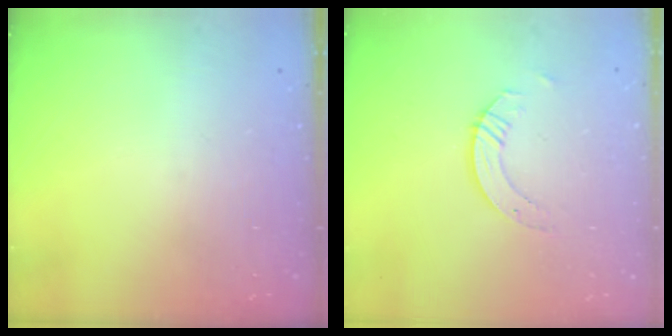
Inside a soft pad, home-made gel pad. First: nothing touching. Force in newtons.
{"total": 4.3, "press": 4.2, "slide": 0.3}